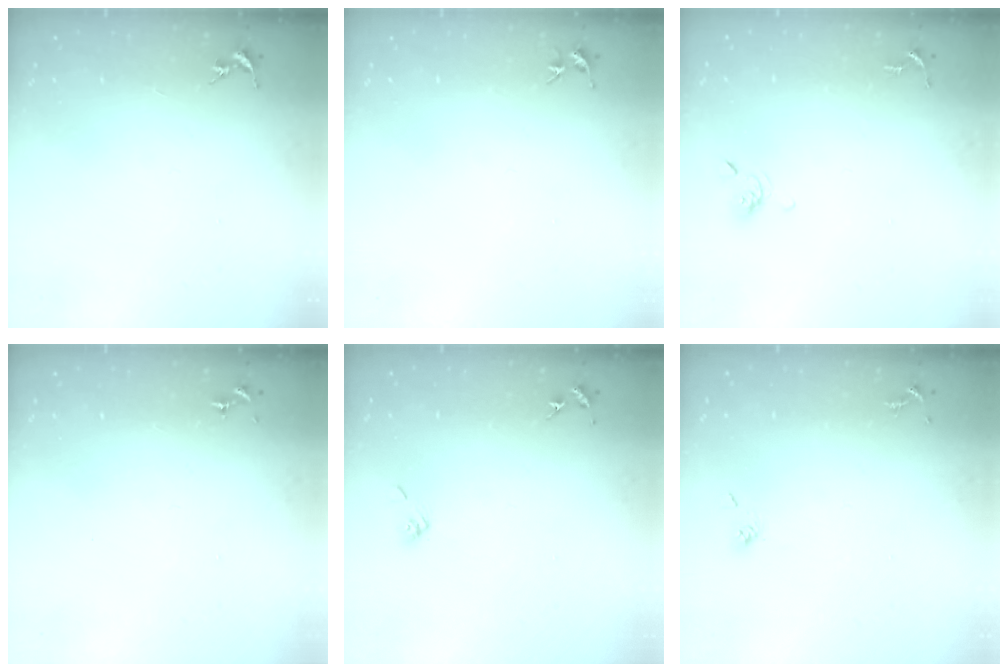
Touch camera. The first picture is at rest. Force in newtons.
{"total": 3.3, "press": 3.3, "slide": 0.4}
{"total": 6.0, "press": 5.9, "slide": 1.2}
{"total": 0.0}
{"total": 5.8, "press": 5.3, "slide": 2.3}
{"total": 4.4, "press": 3.7, "slide": 2.4}